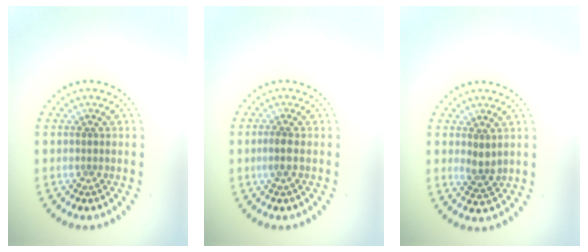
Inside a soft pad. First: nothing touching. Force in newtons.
{"total": 1.2, "press": 1.1, "slide": 0.5}
{"total": 1.6, "press": 1.4, "slide": 0.7}